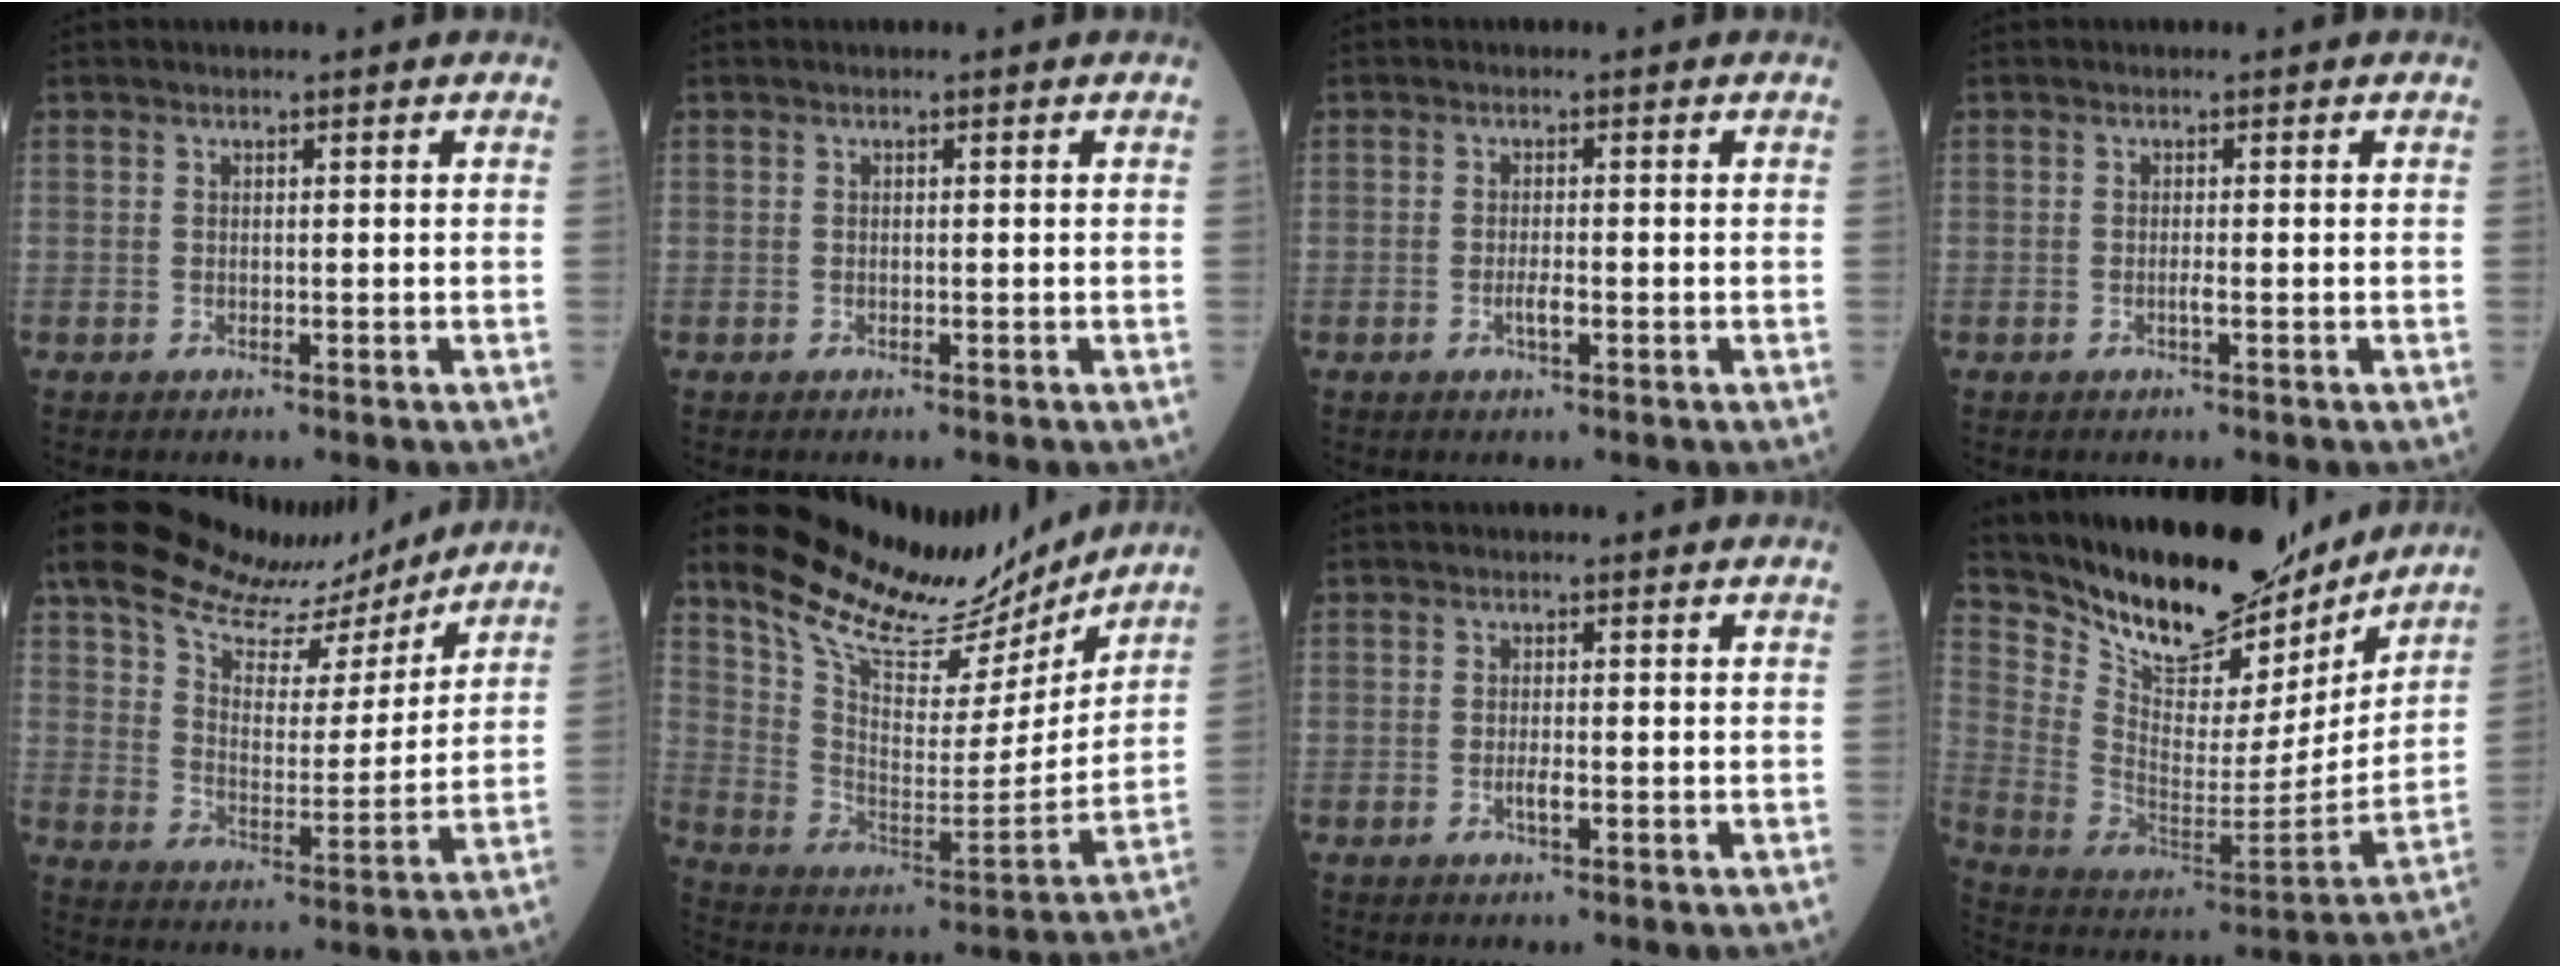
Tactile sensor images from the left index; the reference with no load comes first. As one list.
[{"total": 0.0}, {"total": 1.6, "force": [-0.6, 0.3, 1.5], "torque": [-0.030, 0.000, -0.011]}, {"total": 0.6, "force": [-0.2, -0.1, 0.6], "torque": [-0.012, 0.000, -0.005]}, {"total": 16.1, "force": [13.7, 4.5, 7.0], "torque": [-0.121, 0.016, 0.217]}, {"total": 20.0, "force": [18.1, 4.5, 7.3], "torque": [-0.132, -0.029, 0.285]}, {"total": 1.4, "force": [-0.4, 0.3, 1.3], "torque": [-0.027, -0.001, -0.007]}, {"total": 22.6, "force": [19.8, 6.6, 8.6], "torque": [-0.155, -0.027, 0.314]}]